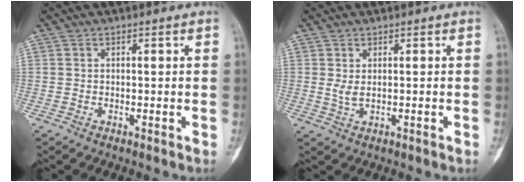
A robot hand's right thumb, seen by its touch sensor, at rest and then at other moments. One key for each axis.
{"total": 1.9, "fx": 0.2, "fy": 0.6, "fz": 1.8, "tx": -0.041, "ty": -0.001, "tz": 0.011}